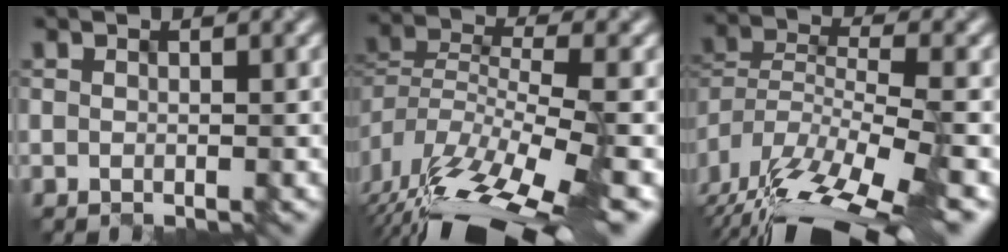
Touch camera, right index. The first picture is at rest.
{"total": 12.5, "force": [-8.7, 3.6, 8.3], "torque": [-0.159, 0.004, -0.137]}
{"total": 13.7, "force": [-10.7, 3.7, 7.6], "torque": [-0.128, 0.000, -0.163]}